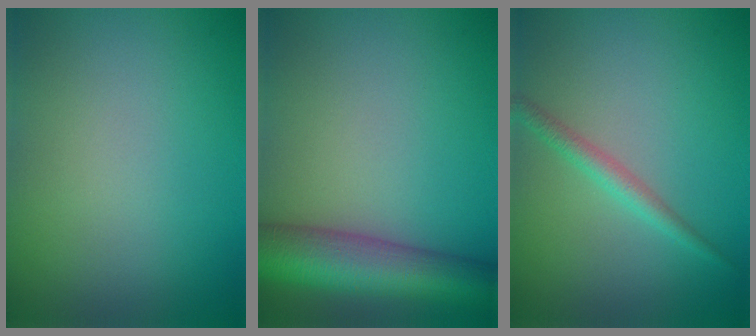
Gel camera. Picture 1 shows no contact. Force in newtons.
{"total": 8.4, "press": 8.4, "slide": 0.3}
{"total": 1.8, "press": 1.8, "slide": 0.1}